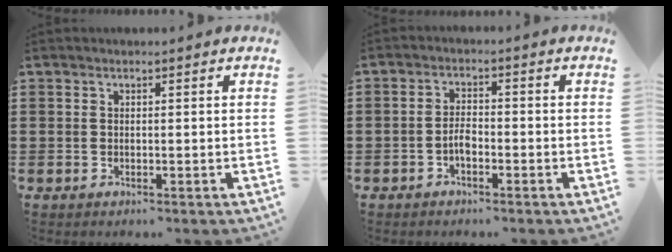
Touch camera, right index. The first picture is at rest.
{"total": 2.8, "force": [-1.2, 1.4, 2.0], "torque": [-0.047, 0.003, -0.026]}